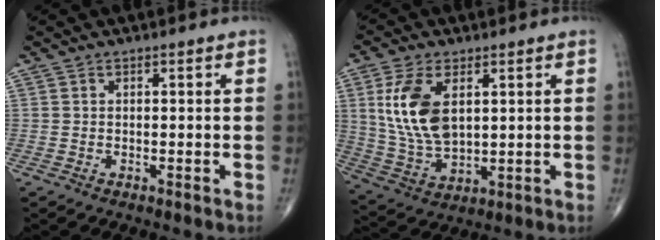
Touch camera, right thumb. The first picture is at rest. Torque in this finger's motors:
{"motor_torque": [-0.47, 1.17, 1.18, 0.44, 0.14]}